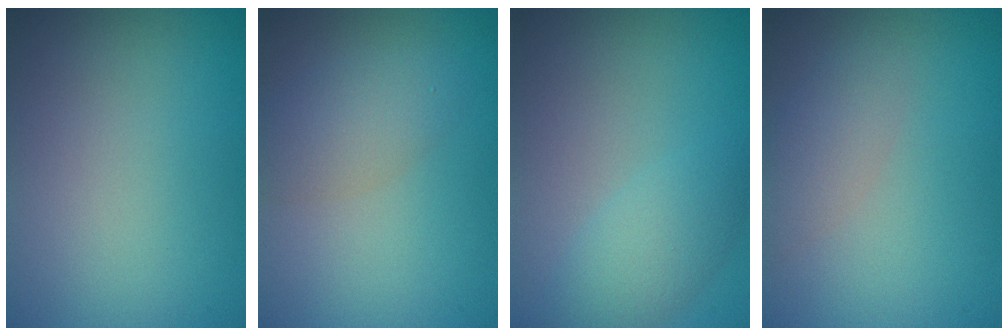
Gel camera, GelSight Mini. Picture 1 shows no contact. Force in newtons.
{"total": 3.0, "press": 3.0, "slide": 0.2}
{"total": 2.8, "press": 2.8, "slide": 0.1}
{"total": 2.4, "press": 2.4, "slide": 0.2}